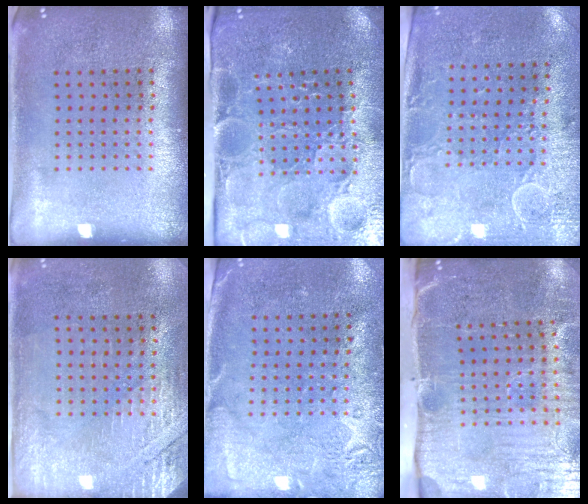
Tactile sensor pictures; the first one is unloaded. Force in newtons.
{"total": 3.8, "press": 3.8, "slide": 0.5}
{"total": 2.9, "press": 2.4, "slide": 1.7}
{"total": 2.8, "press": 2.5, "slide": 1.4}
{"total": 2.8, "press": 2.2, "slide": 1.7}
{"total": 5.4, "press": 4.4, "slide": 3.1}